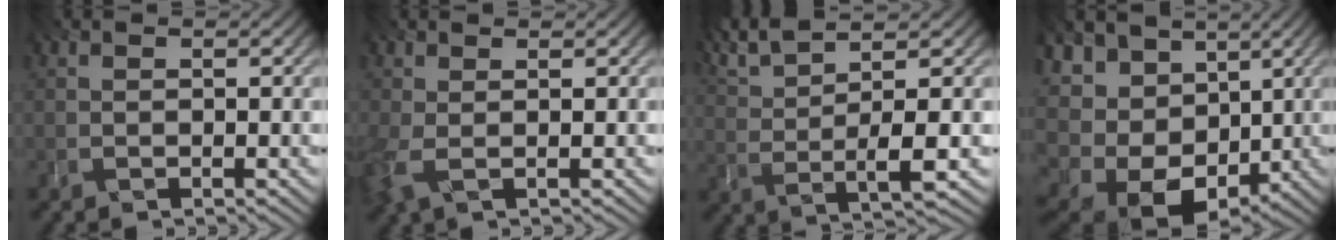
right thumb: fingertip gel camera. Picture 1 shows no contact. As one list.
[{"total": 3.4, "force": [0.7, 1.4, 3.0], "torque": [-0.079, 0.013, 0.008]}, {"total": 7.2, "force": [3.7, 1.2, 6.1], "torque": [-0.113, 0.014, 0.069]}, {"total": 16.1, "force": [-1.6, 11.7, 10.9], "torque": [-0.231, -0.026, 0.005]}]